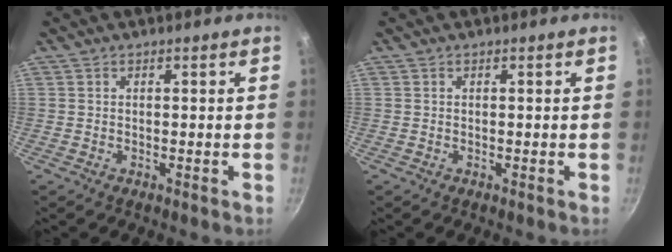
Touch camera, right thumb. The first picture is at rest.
{"total": 0.0}